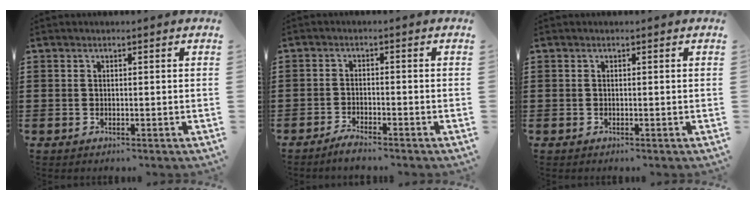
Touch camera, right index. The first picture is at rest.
{"total": 1.9, "force": [-1.9, 0.0, 0.3], "torque": [-0.008, 0.004, -0.037]}
{"total": 0.0}